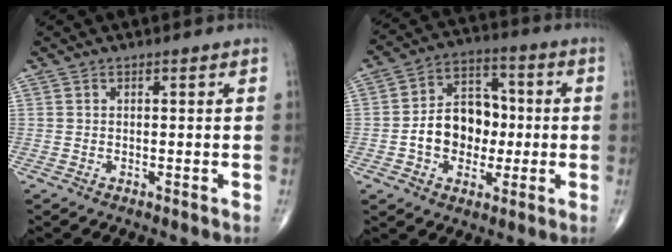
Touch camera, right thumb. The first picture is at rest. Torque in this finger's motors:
{"motor_torque": [1.39, 1.29, 1.09, -0.06, 0.11]}